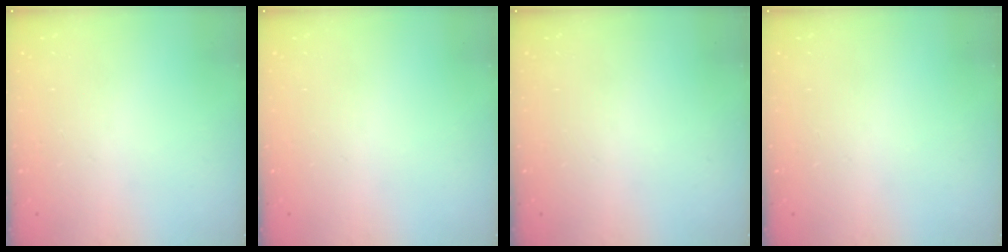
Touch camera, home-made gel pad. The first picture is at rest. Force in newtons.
{"total": 0.0}
{"total": 0.0}
{"total": 0.0}